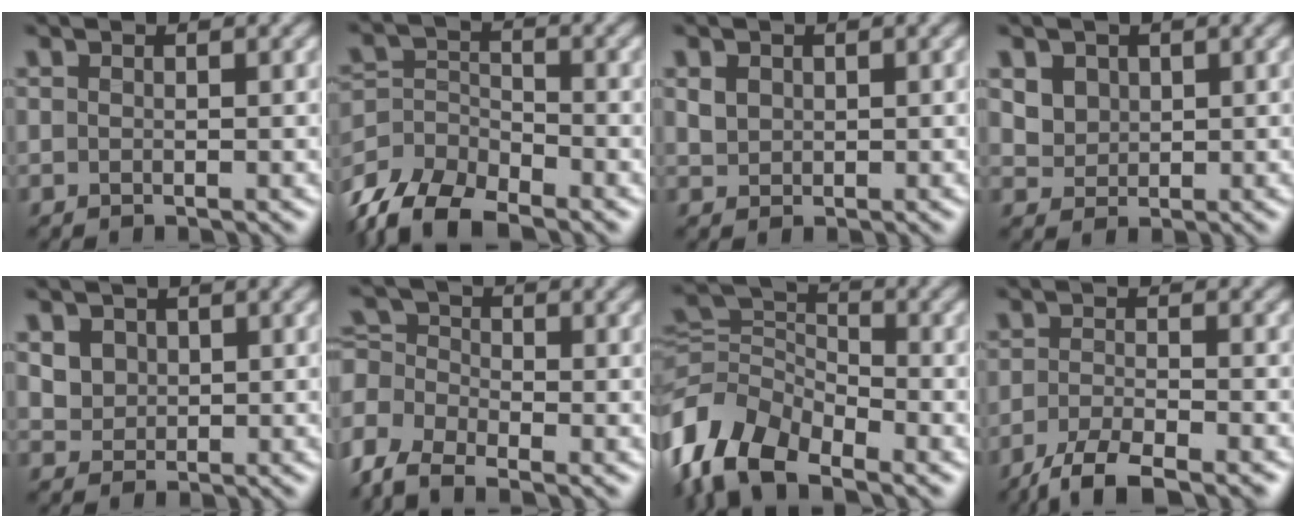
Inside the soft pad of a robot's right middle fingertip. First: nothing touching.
{"total": 9.3, "force": [-7.9, 3.4, 3.5], "torque": [-0.064, -0.017, -0.146]}
{"total": 0.9, "force": [0.4, 0.8, 0.1], "torque": [-0.008, -0.003, 0.014]}
{"total": 2.2, "force": [1.2, 1.8, 0.5], "torque": [-0.024, -0.009, 0.027]}
{"total": 2.3, "force": [1.1, 1.9, 0.6], "torque": [-0.024, -0.006, 0.026]}
{"total": 6.3, "force": [-4.4, 3.0, 3.3], "torque": [-0.080, -0.007, -0.097]}
{"total": 8.9, "force": [-5.8, 5.0, 4.6], "torque": [-0.095, -0.005, -0.130]}
{"total": 5.0, "force": [-4.1, 0.9, 2.8], "torque": [-0.049, -0.011, -0.079]}